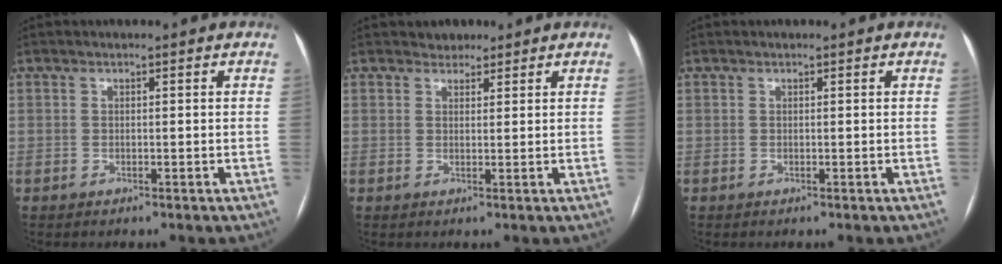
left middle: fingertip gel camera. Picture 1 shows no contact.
{"total": 2.0, "force": [1.6, 1.1, 0.0], "torque": [0.000, 0.004, 0.023]}
{"total": 0.0}